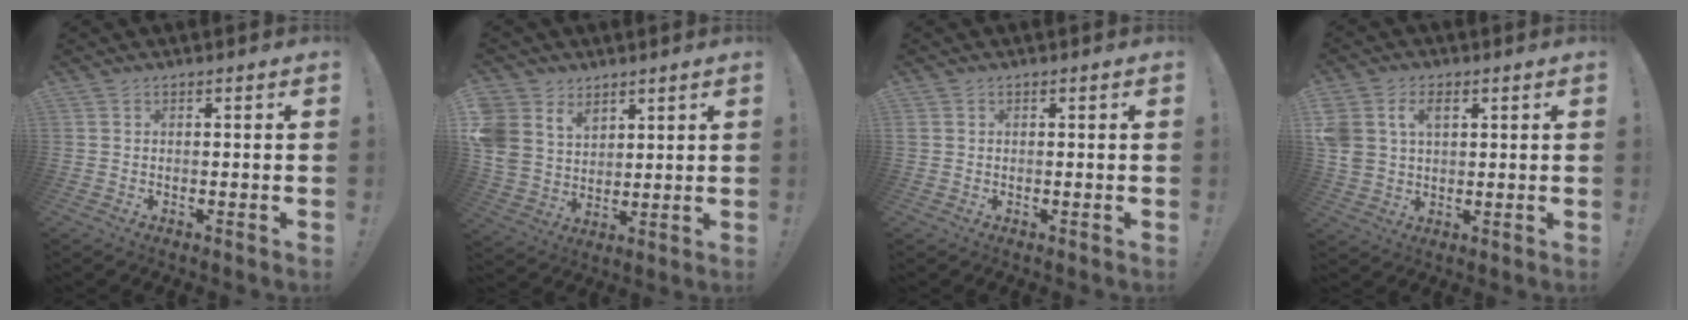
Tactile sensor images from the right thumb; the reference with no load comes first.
{"total": 9.5, "force": [5.4, 7.2, 3.2], "torque": [-0.073, -0.040, 0.111]}
{"total": 0.7, "force": [0.1, 0.7, 0.2], "torque": [-0.003, 0.003, 0.002]}
{"total": 8.1, "force": [2.6, 6.1, 4.6], "torque": [-0.097, 0.002, 0.051]}